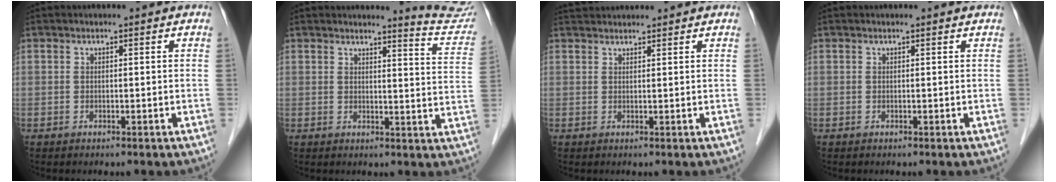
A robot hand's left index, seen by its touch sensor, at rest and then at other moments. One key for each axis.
{"total": 7.9, "fx": 7.9, "fy": -0.8, "fz": 0.4, "tx": -0.005, "ty": -0.077, "tz": 0.069}
{"total": 3.4, "fx": 3.3, "fy": 0.2, "fz": 0.6, "tx": -0.010, "ty": 0.032, "tz": 0.057}
{"total": 0.0}